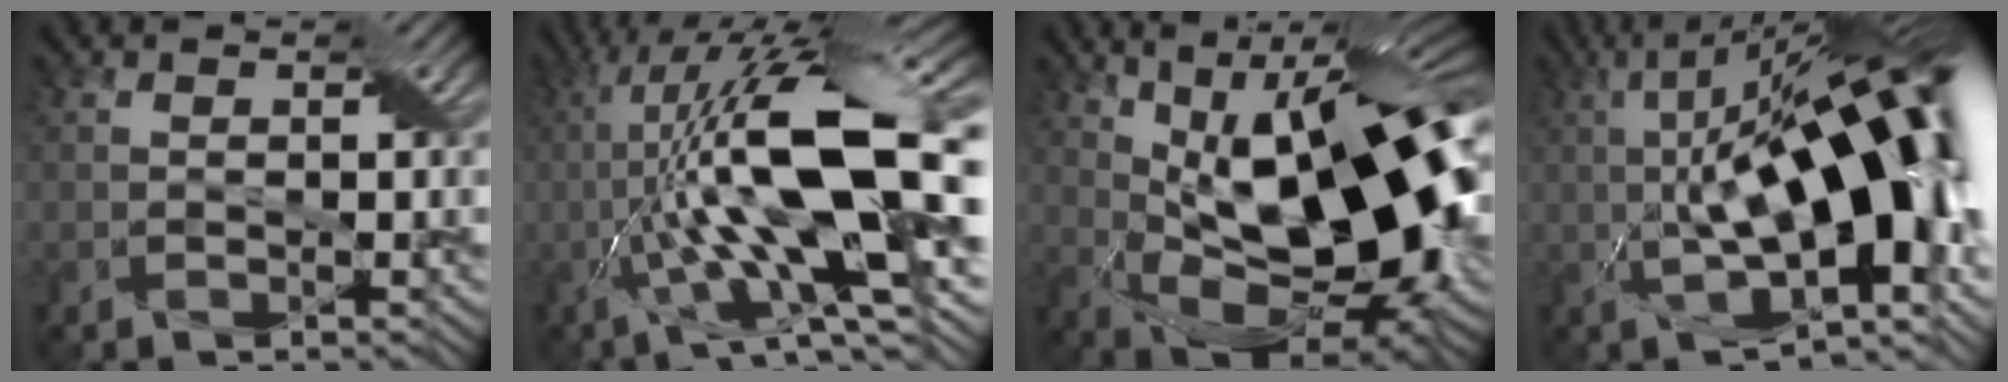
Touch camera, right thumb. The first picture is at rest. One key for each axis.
{"total": 19.0, "fx": -1.0, "fy": 5.6, "fz": 18.1, "tx": -0.322, "ty": 0.025, "tz": -0.023}
{"total": 19.6, "fx": 2.9, "fy": 9.4, "fz": 16.9, "tx": -0.251, "ty": 0.019, "tz": 0.037}
{"total": 19.8, "fx": 1.2, "fy": 7.5, "fz": 18.3, "tx": -0.265, "ty": 0.025, "tz": 0.006}